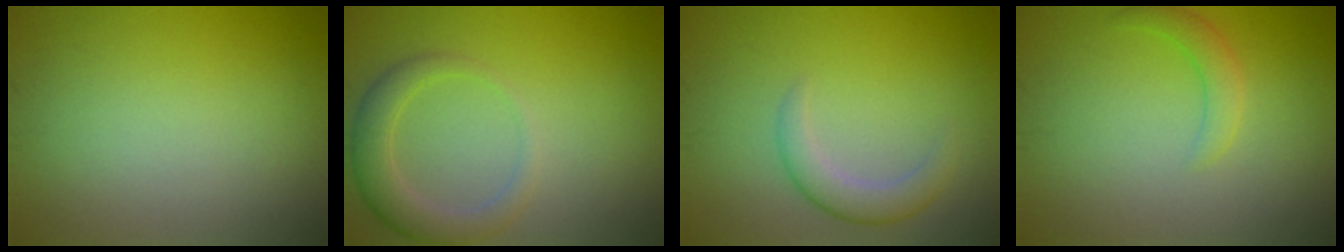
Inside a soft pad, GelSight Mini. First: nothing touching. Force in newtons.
{"total": 2.4, "press": 2.4, "slide": 0.4}
{"total": 2.7, "press": 2.7, "slide": 0.2}
{"total": 2.0, "press": 2.0, "slide": 0.1}